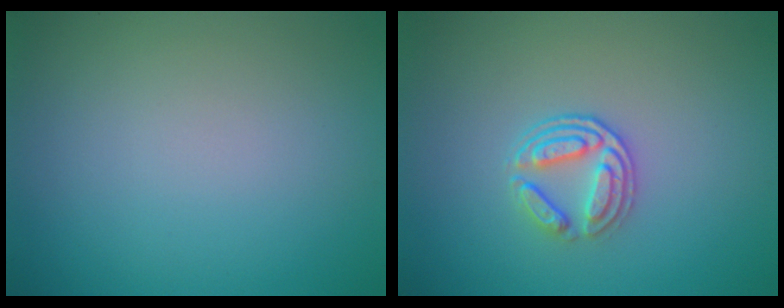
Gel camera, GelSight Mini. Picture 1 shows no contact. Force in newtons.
{"total": 2.6, "press": 2.1, "slide": 1.6}